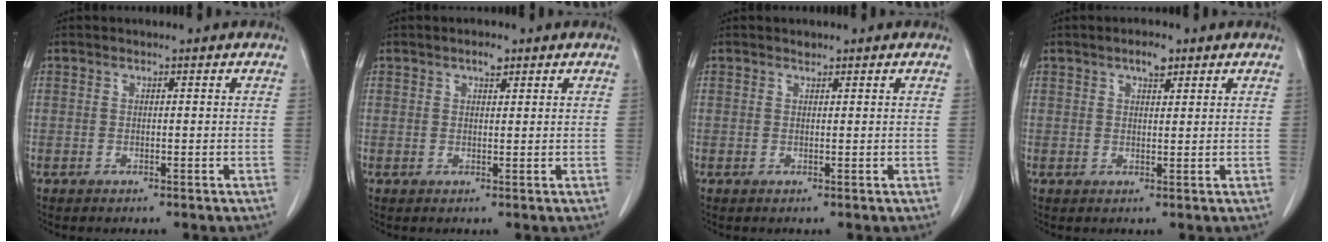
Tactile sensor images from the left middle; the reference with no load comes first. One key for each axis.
{"total": 1.7, "fx": 1.1, "fy": 0.6, "fz": 1.1, "tx": -0.019, "ty": 0.002, "tz": 0.017}
{"total": 0.6, "fx": 0.5, "fy": 0.2, "fz": 0.1, "tx": -0.009, "ty": -0.002, "tz": 0.008}
{"total": 2.4, "fx": 1.6, "fy": 0.8, "fz": 1.6, "tx": -0.030, "ty": 0.001, "tz": 0.027}